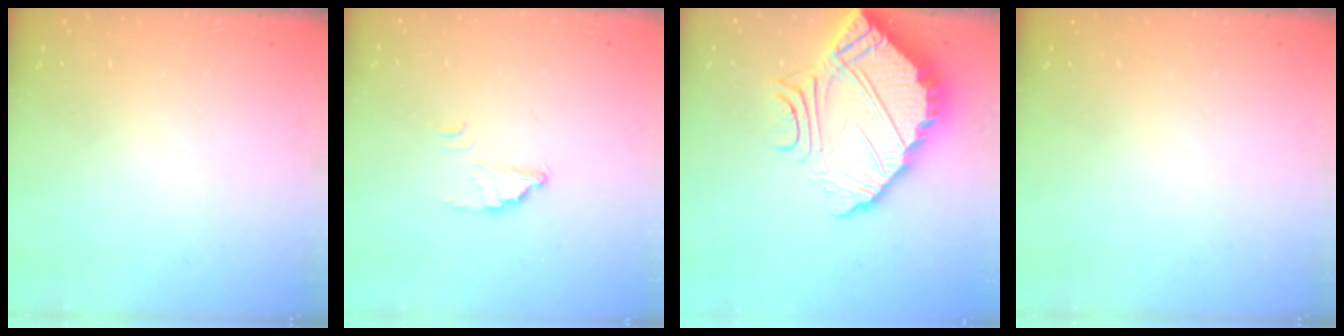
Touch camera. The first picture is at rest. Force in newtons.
{"total": 2.8, "press": 2.8, "slide": 0.1}
{"total": 13.8, "press": 13.7, "slide": 1.1}
{"total": 0.0}